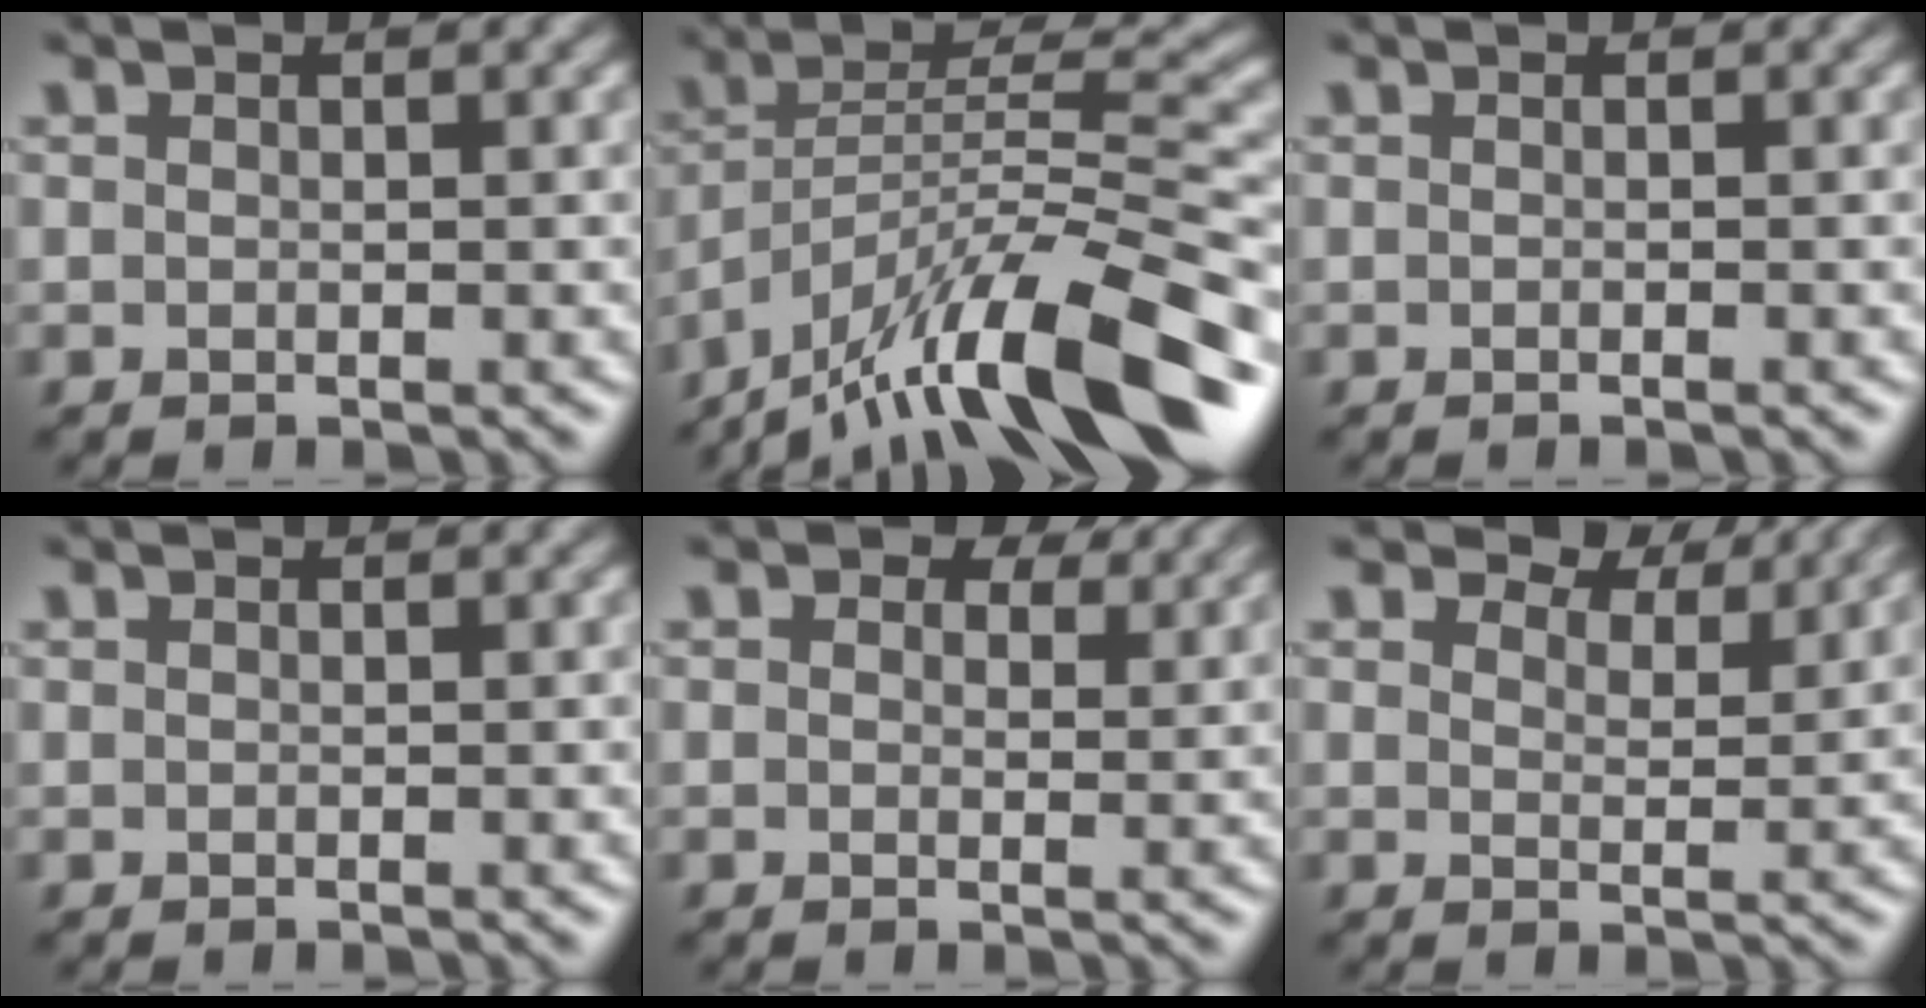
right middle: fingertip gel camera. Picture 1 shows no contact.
{"total": 14.3, "force": [-10.8, 3.1, 9.0], "torque": [-0.158, 0.023, -0.188]}
{"total": 0.0}
{"total": 0.0}
{"total": 3.6, "force": [2.3, 2.0, 1.9], "torque": [-0.031, -0.005, 0.028]}
{"total": 5.1, "force": [4.5, 1.6, 1.8], "torque": [-0.039, 0.002, 0.061]}